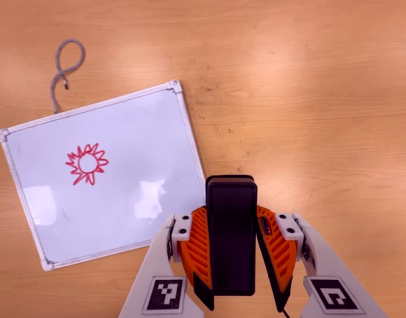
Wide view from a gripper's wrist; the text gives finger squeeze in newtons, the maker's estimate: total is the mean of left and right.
{"total": 6.8, "left": 5.5, "right": 8.1}